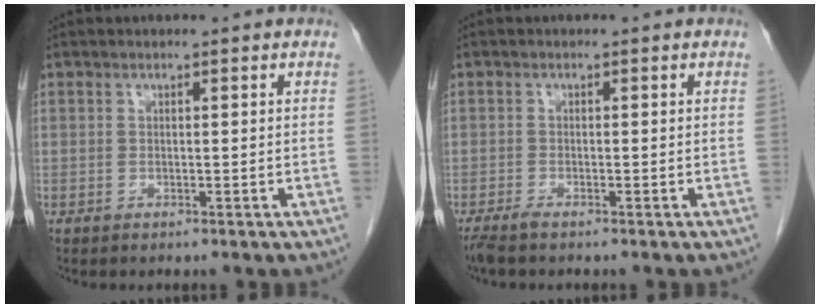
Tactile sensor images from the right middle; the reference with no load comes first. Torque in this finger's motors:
{"motor_torque": [0.34, -0.11, -0.01, 0.00]}